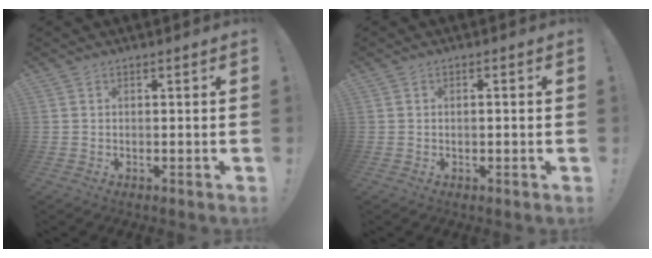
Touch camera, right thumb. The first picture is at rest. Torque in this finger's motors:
{"motor_torque": [-0.06, -0.26, -0.31, -0.05, 0.00]}